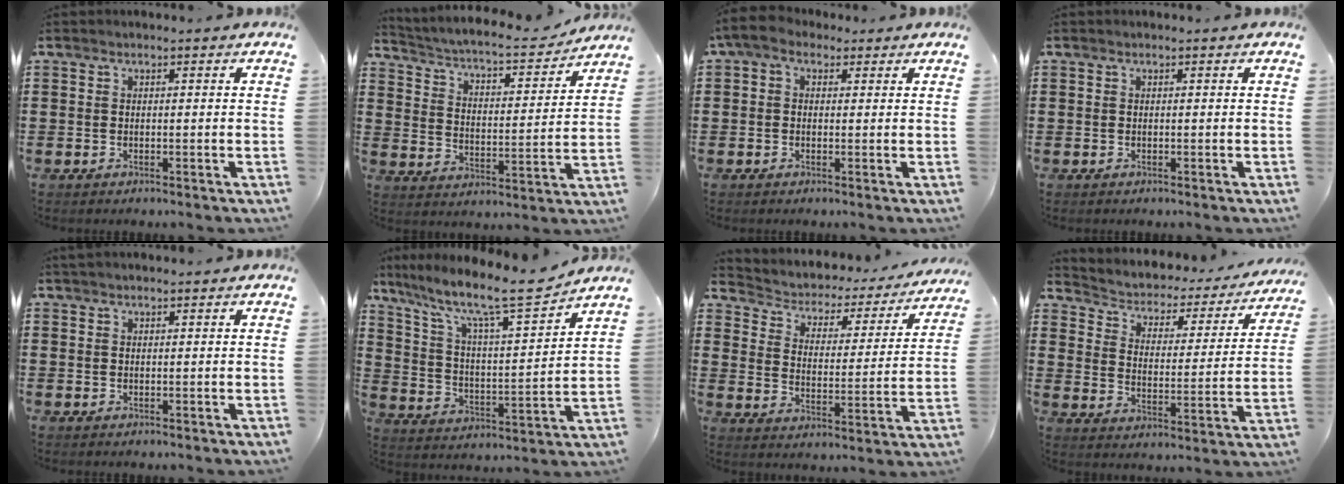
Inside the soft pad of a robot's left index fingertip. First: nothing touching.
{"total": 5.1, "force": [4.7, 0.1, 1.9], "torque": [-0.062, -0.035, 0.072]}
{"total": 3.0, "force": [0.9, 1.8, 2.1], "torque": [-0.053, 0.005, 0.015]}
{"total": 0.0}
{"total": 1.0, "force": [0.9, 0.3, 0.3], "torque": [-0.009, 0.001, 0.017]}
{"total": 10.7, "force": [8.7, 1.3, 6.1], "torque": [-0.144, -0.057, 0.141]}
{"total": 2.2, "force": [1.7, 1.4, 0.3], "torque": [-0.026, -0.020, 0.016]}
{"total": 2.0, "force": [1.3, 1.4, 0.6], "torque": [-0.027, -0.020, 0.011]}